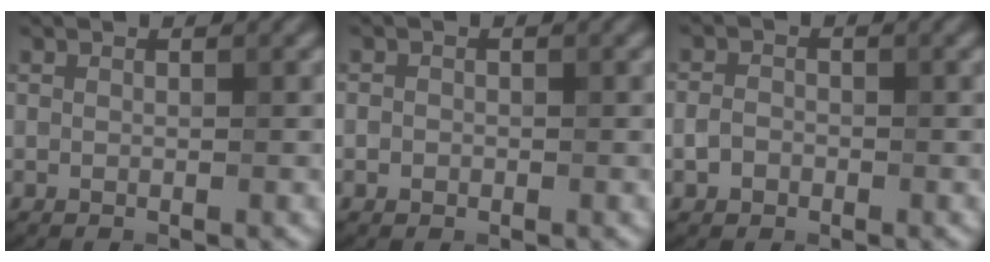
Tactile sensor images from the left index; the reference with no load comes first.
{"total": 0.9, "force": [-0.1, 0.9, 0.3], "torque": [0.016, 0.010, -0.009]}
{"total": 1.5, "force": [-0.7, 1.2, 0.7], "torque": [-0.001, 0.007, -0.022]}